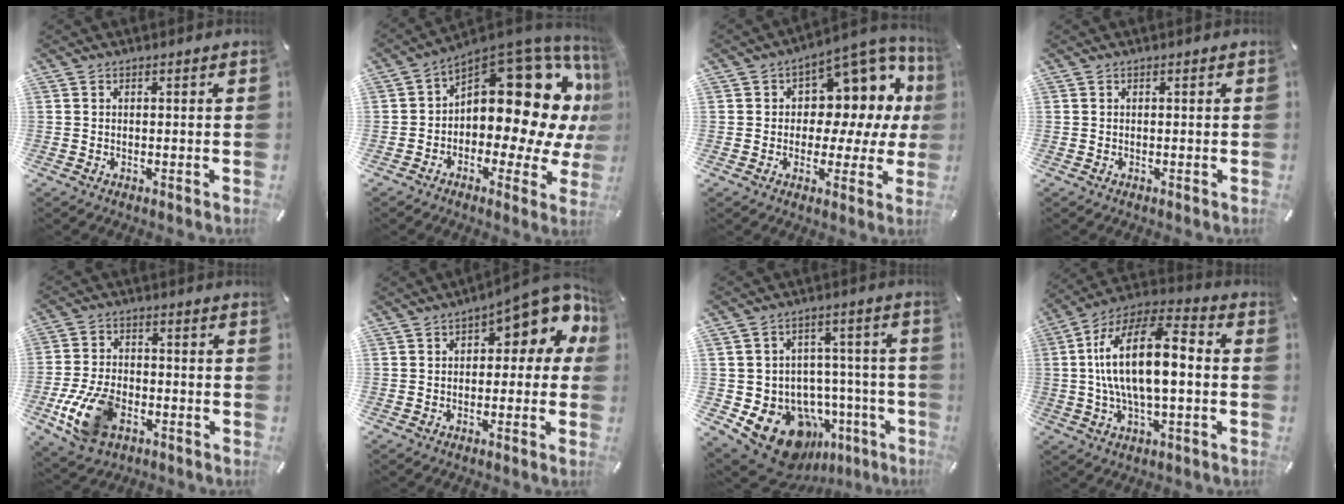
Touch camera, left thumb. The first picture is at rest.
{"total": 18.8, "force": [6.6, 10.7, 13.9], "torque": [-0.162, -0.077, 0.110]}
{"total": 11.1, "force": [3.8, 7.9, 6.7], "torque": [-0.081, -0.048, 0.068]}
{"total": 0.0}
{"total": 12.3, "force": [-5.0, 7.6, 8.3], "torque": [-0.182, 0.011, -0.087]}
{"total": 10.1, "force": [4.5, 4.3, 8.0], "torque": [-0.103, -0.034, 0.073]}
{"total": 17.0, "force": [-9.2, 11.5, 8.6], "torque": [-0.110, 0.049, -0.135]}
{"total": 17.5, "force": [0.6, 7.6, 15.7], "torque": [-0.311, 0.000, 0.002]}